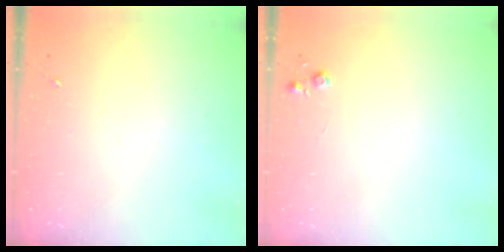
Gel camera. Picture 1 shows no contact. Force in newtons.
{"total": 4.4, "press": 4.3, "slide": 0.5}